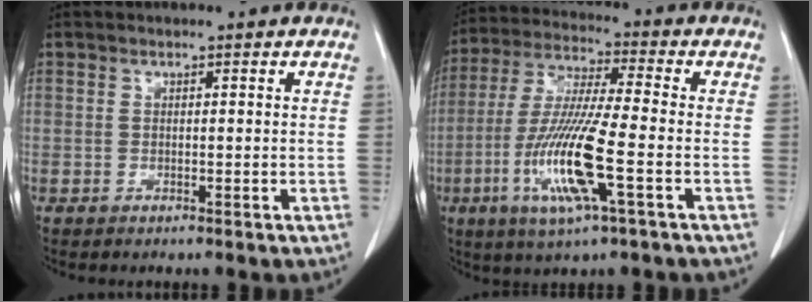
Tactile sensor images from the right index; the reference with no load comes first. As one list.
[{"total": 14.0, "force": [-4.3, 0.6, 13.3], "torque": [-0.277, -0.016, -0.085]}]